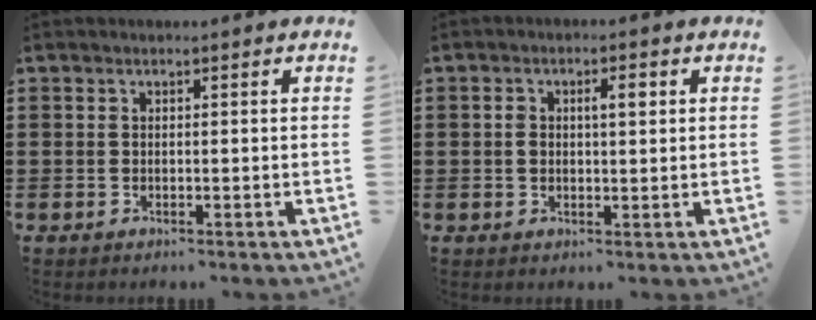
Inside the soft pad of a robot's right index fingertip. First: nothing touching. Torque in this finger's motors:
{"motor_torque": [0.05, -0.01, 0.07, 0.02]}